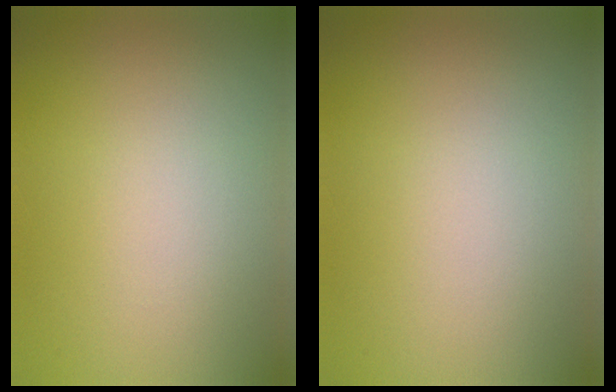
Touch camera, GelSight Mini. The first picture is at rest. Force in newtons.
{"total": 0.0}